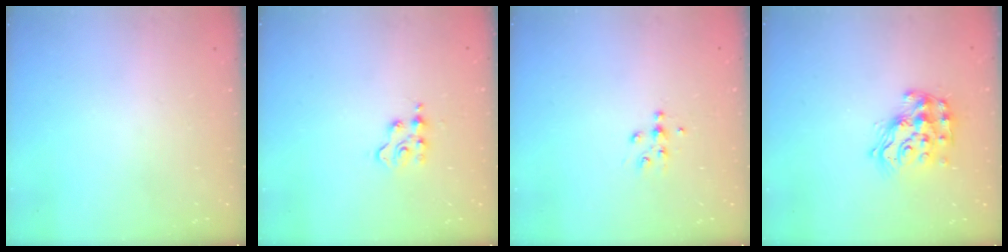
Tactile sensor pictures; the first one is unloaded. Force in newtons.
{"total": 3.4, "press": 3.4, "slide": 0.5}
{"total": 4.9, "press": 4.9, "slide": 0.7}
{"total": 13.9, "press": 13.8, "slide": 1.0}